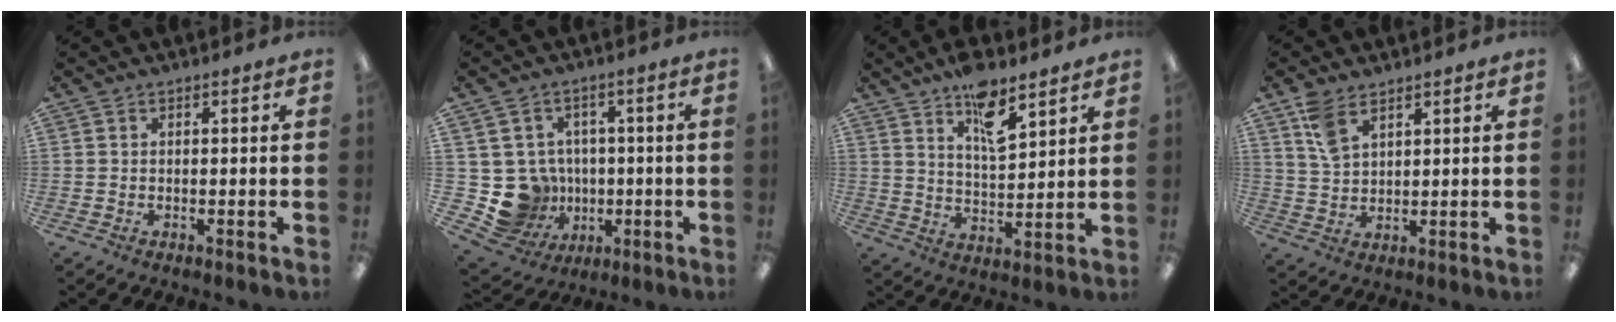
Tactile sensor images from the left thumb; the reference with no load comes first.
{"total": 11.0, "force": [-1.5, 10.6, 2.6], "torque": [-0.083, 0.008, -0.010]}
{"total": 10.3, "force": [7.1, 3.7, 6.5], "torque": [-0.096, -0.040, 0.122]}
{"total": 6.4, "force": [4.5, 3.0, 3.4], "torque": [-0.079, -0.011, 0.086]}